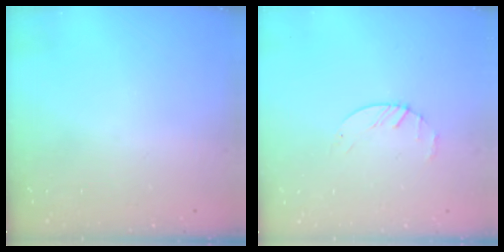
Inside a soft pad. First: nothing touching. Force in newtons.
{"total": 2.2, "press": 2.2, "slide": 0.3}